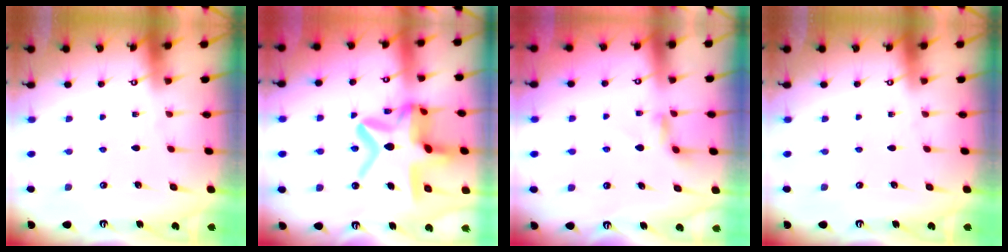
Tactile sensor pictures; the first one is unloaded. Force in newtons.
{"total": 20.0, "press": 19.9, "slide": 1.9}
{"total": 3.3, "press": 3.3, "slide": 0.3}
{"total": 0.0}